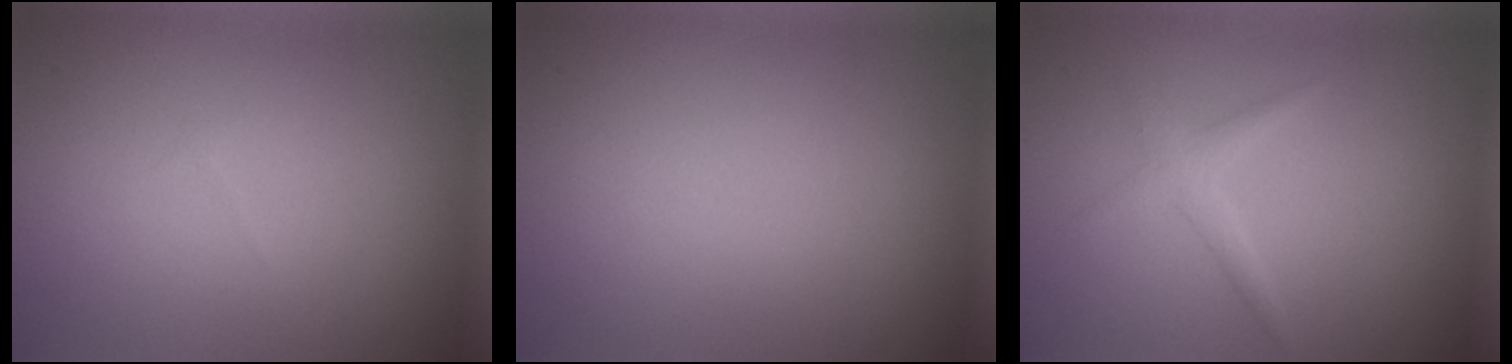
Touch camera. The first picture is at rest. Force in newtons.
{"total": 0.0}
{"total": 1.4, "press": 1.4, "slide": 0.1}